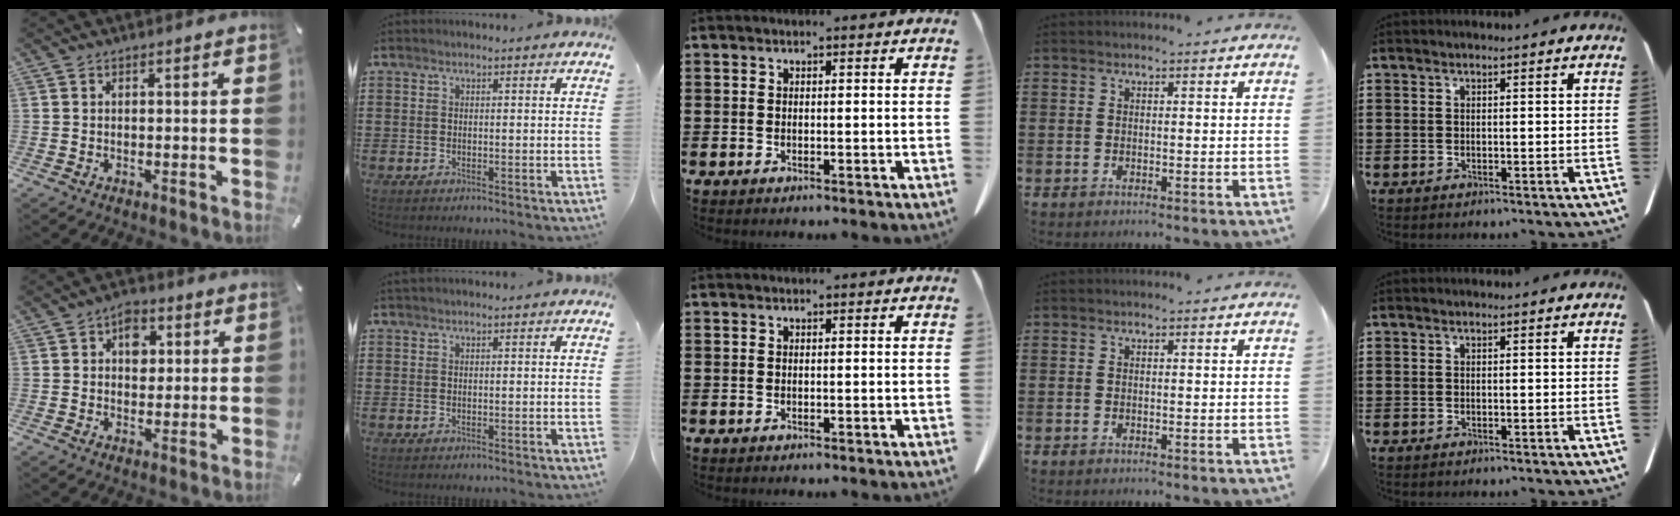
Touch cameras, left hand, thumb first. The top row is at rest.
{"thumb": {"total": 5.2, "force": [1.4, 3.9, 3.1], "torque": [-0.027, -0.006, 0.016]}}